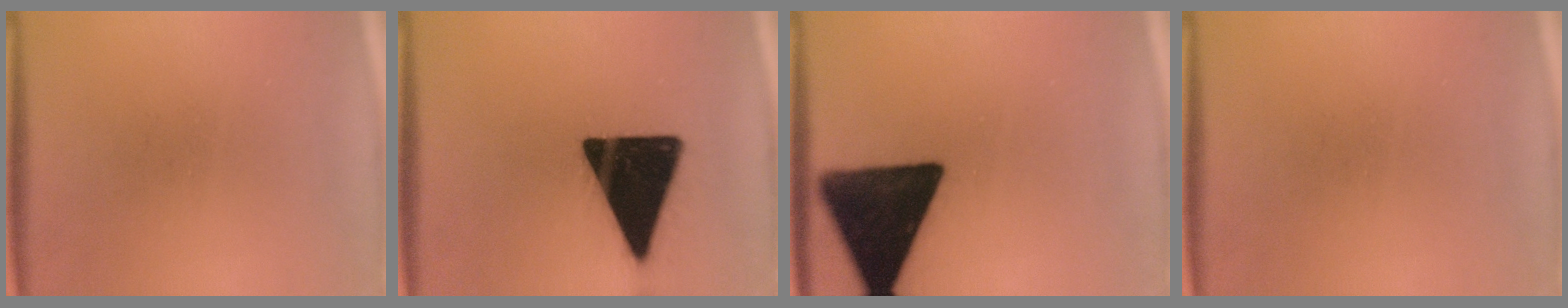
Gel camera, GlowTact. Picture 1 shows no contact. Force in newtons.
{"total": 19.9}
{"total": 18.8}
{"total": 0.0}